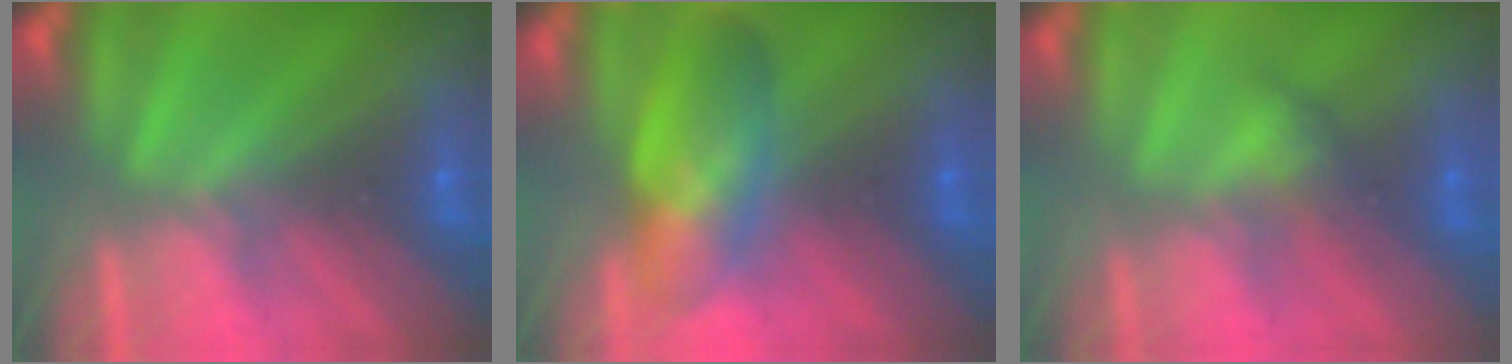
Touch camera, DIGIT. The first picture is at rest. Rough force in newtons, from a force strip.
{"total": 7.6}
{"total": 2.7}